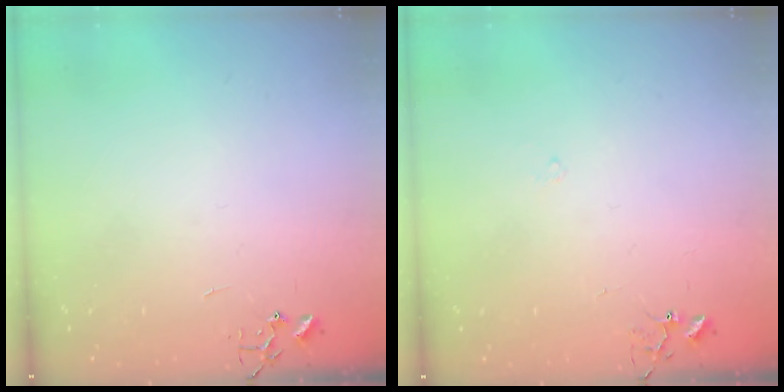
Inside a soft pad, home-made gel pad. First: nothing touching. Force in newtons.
{"total": 6.8, "press": 6.8, "slide": 0.5}